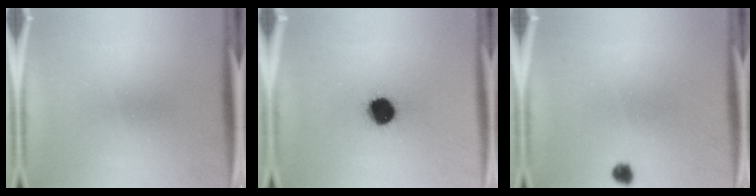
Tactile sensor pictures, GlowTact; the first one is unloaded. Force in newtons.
{"total": 10.0}
{"total": 1.8}